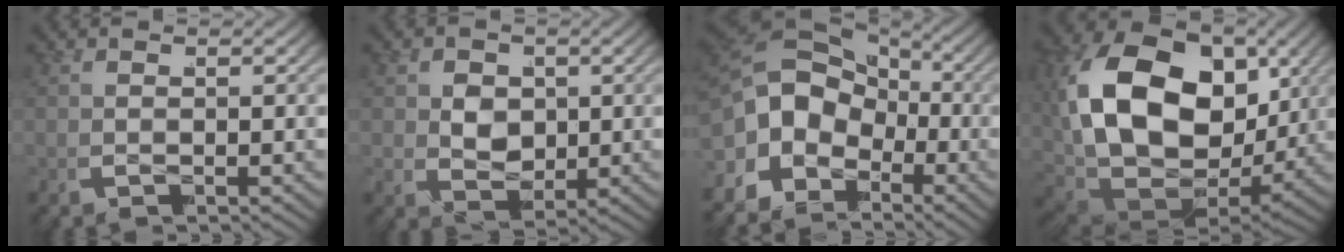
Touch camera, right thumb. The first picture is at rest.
{"total": 4.9, "force": [0.0, 3.8, 3.0], "torque": [-0.065, -0.025, 0.010]}
{"total": 12.7, "force": [-0.5, 10.5, 7.2], "torque": [-0.143, -0.009, -0.021]}
{"total": 21.3, "force": [0.6, 14.7, 15.3], "torque": [-0.317, -0.059, 0.035]}